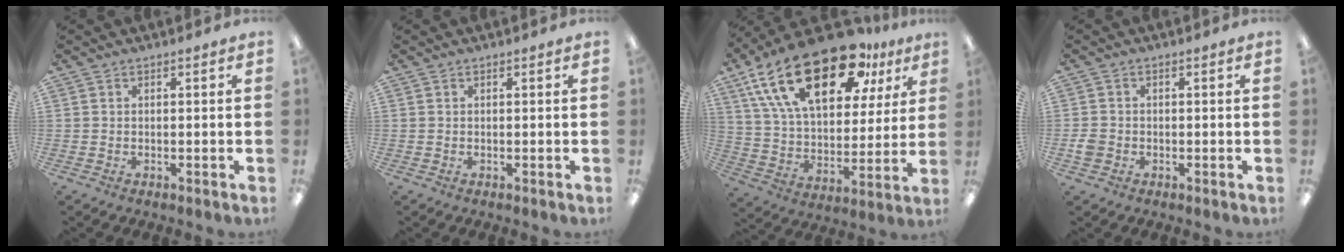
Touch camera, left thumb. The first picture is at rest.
{"total": 0.0}
{"total": 26.3, "force": [15.5, 12.4, 17.3], "torque": [-0.319, -0.074, 0.266]}
{"total": 2.5, "force": [-0.7, 2.1, 1.1], "torque": [-0.017, 0.005, -0.013]}